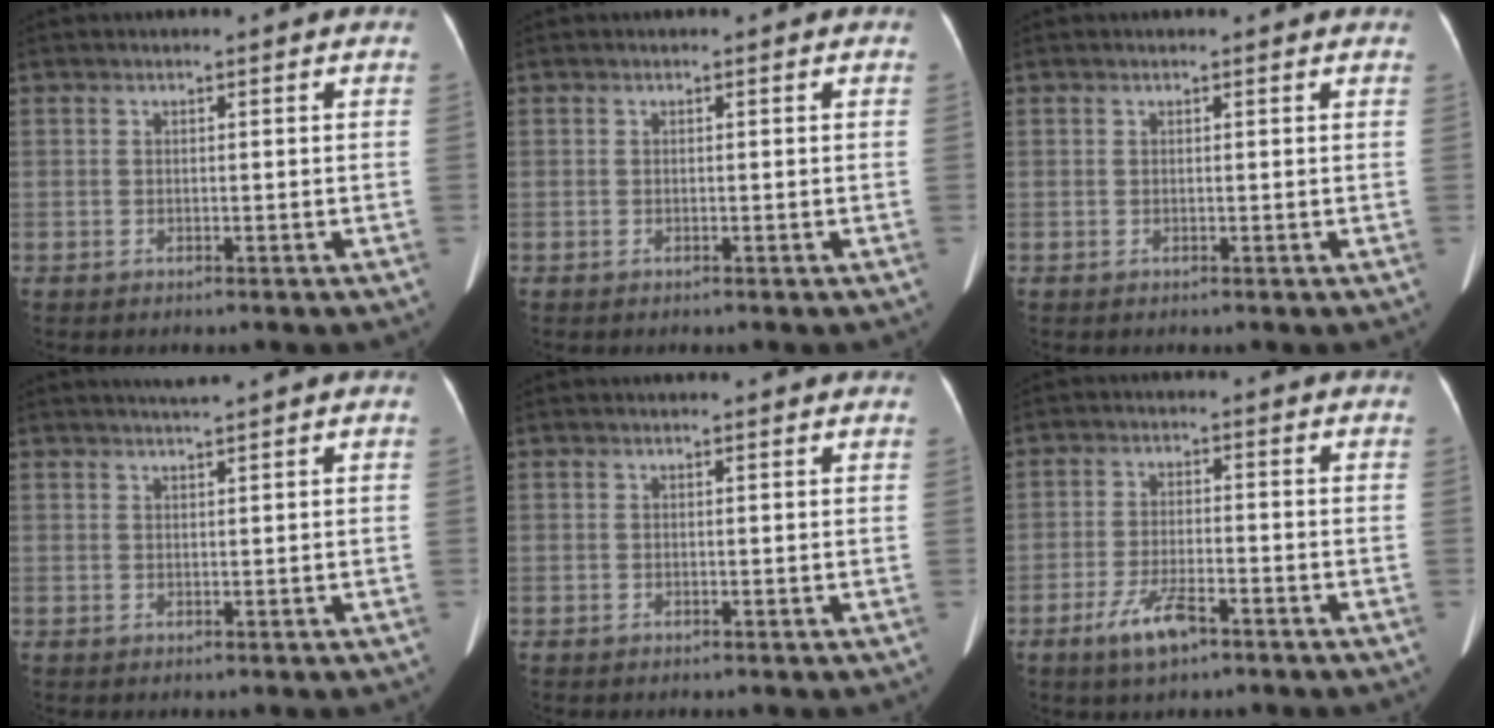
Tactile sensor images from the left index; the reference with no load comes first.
{"total": 0.0}
{"total": 1.2, "force": [1.2, 0.2, 0.2], "torque": [-0.012, 0.005, 0.007]}
{"total": 1.8, "force": [1.6, -0.6, 0.6], "torque": [-0.007, 0.004, 0.031]}
{"total": 1.7, "force": [1.6, 0.2, 0.4], "torque": [-0.012, 0.009, 0.014]}
{"total": 5.6, "force": [-3.5, 1.3, 4.2], "torque": [-0.089, -0.006, -0.061]}